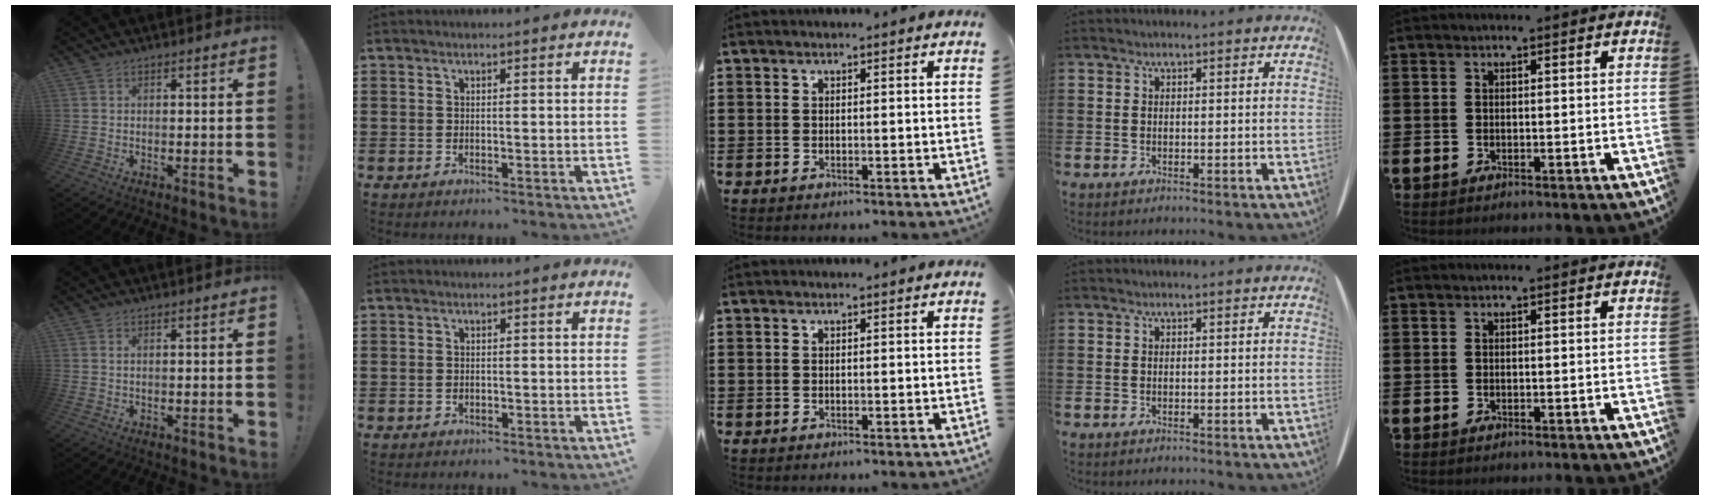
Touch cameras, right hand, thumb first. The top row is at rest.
{"thumb": {"total": 0.7, "force": [0.3, 0.1, 0.6], "torque": [-0.010, 0.001, 0.004]}, "index": {"total": 0.7, "force": [-0.2, 0.3, 0.6], "torque": [-0.015, -0.002, -0.004]}}